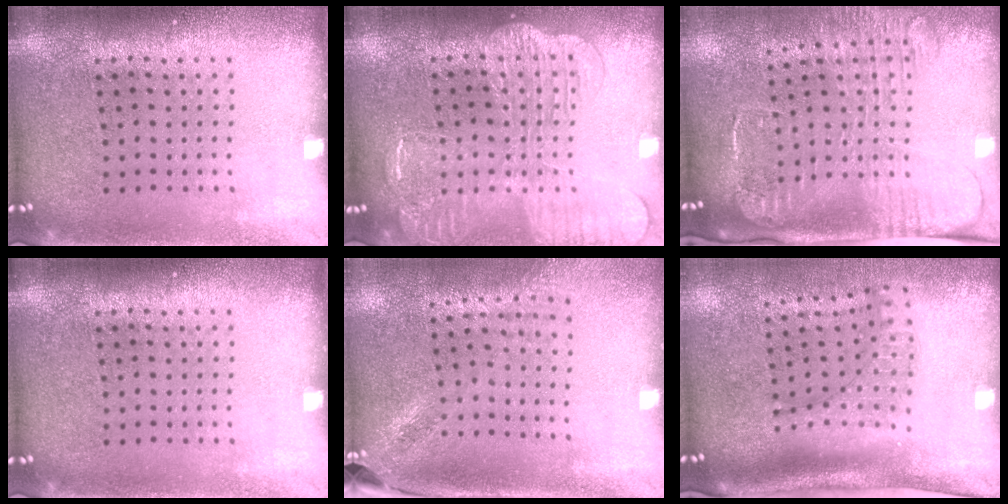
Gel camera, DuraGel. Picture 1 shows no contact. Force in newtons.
{"total": 2.4, "press": 2.3, "slide": 0.5}
{"total": 2.6, "press": 2.1, "slide": 1.7}
{"total": 0.0}
{"total": 1.9, "press": 1.5, "slide": 1.2}
{"total": 2.1, "press": 1.5, "slide": 1.4}